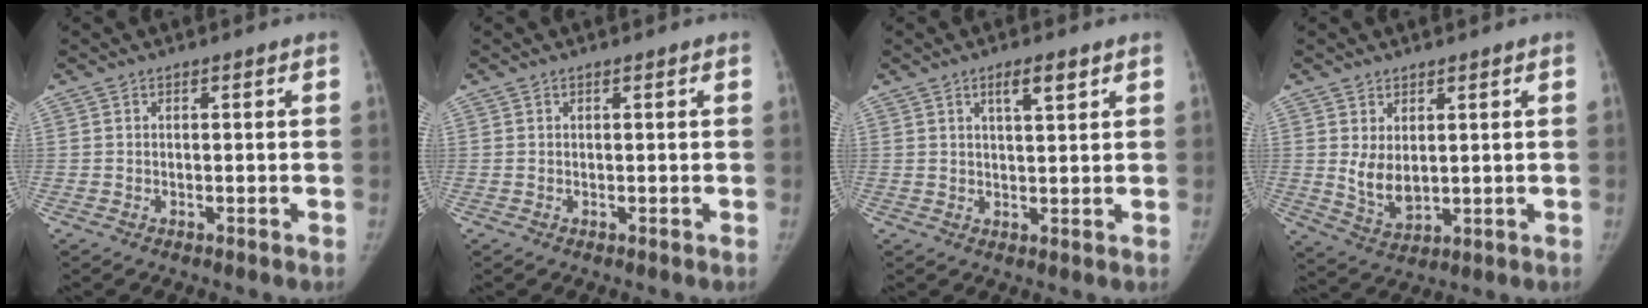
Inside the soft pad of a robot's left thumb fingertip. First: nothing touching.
{"total": 0.0}
{"total": 4.1, "force": [2.3, 1.1, 3.2], "torque": [-0.046, -0.011, 0.040]}
{"total": 5.7, "force": [1.4, 3.6, 4.2], "torque": [-0.060, -0.021, 0.039]}